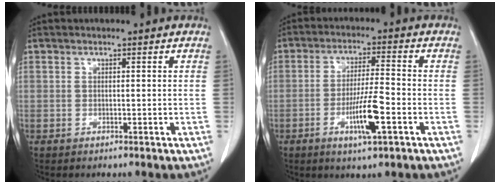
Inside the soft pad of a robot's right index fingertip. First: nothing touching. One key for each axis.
{"total": 7.9, "fx": -3.0, "fy": 0.5, "fz": 7.3, "tx": -0.135, "ty": -0.007, "tz": -0.053}